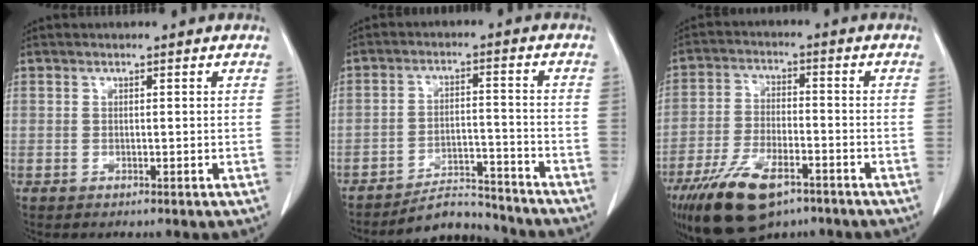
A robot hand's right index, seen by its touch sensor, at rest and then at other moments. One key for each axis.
{"total": 7.0, "fx": -6.9, "fy": 1.2, "fz": 0.0, "tx": 0.001, "ty": 0.018, "tz": -0.111}
{"total": 13.1, "fx": -8.3, "fy": 5.2, "fz": 8.8, "tx": -0.170, "ty": -0.013, "tz": -0.142}